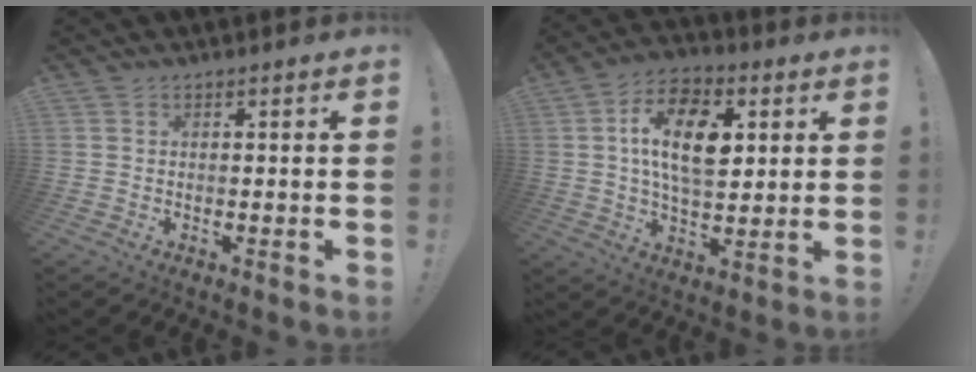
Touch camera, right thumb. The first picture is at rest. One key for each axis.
{"total": 16.0, "fx": 3.8, "fy": 9.1, "fz": 12.6, "tx": -0.221, "ty": 0.003, "tz": 0.065}